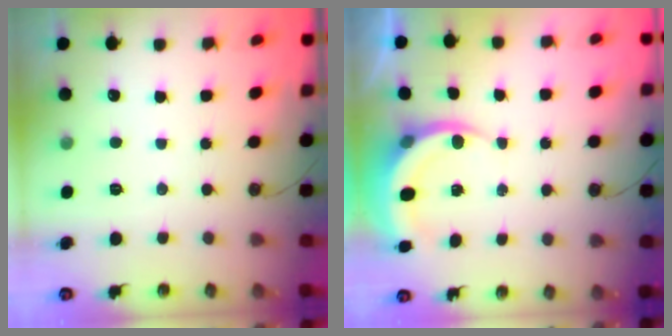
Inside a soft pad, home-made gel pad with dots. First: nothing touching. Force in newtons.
{"total": 4.6, "press": 4.6, "slide": 0.3}